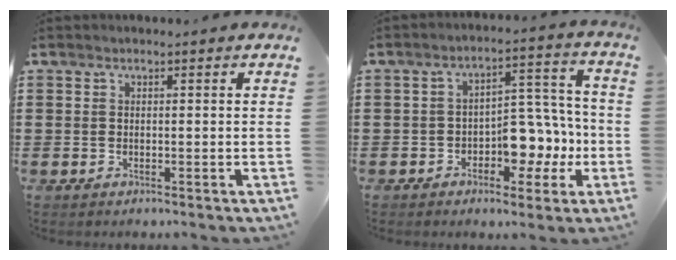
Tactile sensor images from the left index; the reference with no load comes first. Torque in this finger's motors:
{"motor_torque": [0.62, 0.40, 0.26, 0.11]}